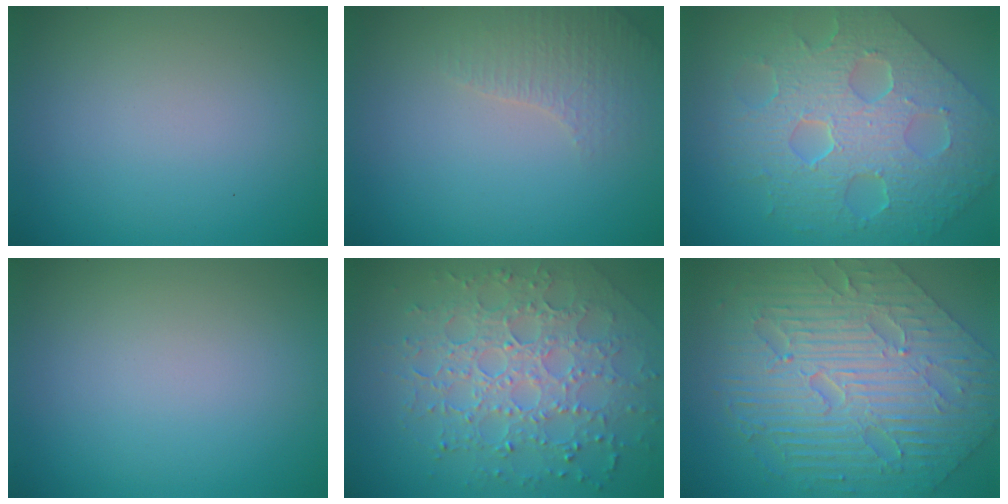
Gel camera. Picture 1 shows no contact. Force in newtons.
{"total": 2.3, "press": 2.2, "slide": 0.7}
{"total": 8.8, "press": 6.4, "slide": 6.1}
{"total": 0.0}
{"total": 7.5, "press": 5.4, "slide": 5.2}
{"total": 10.5, "press": 7.2, "slide": 7.7}